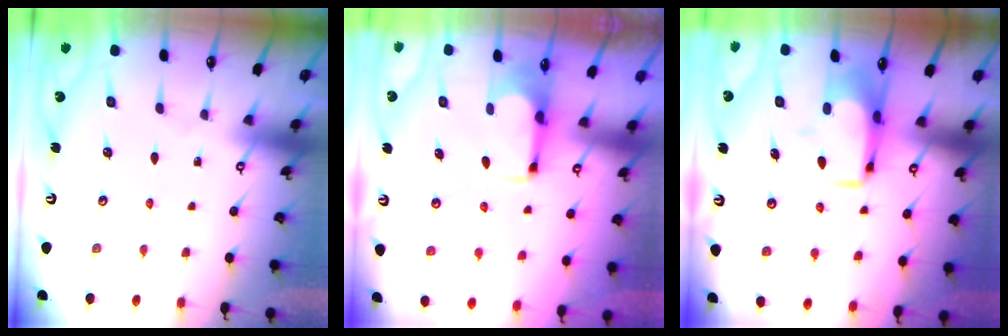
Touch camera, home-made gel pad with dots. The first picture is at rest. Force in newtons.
{"total": 1.9, "press": 1.6, "slide": 1.0}
{"total": 6.9, "press": 6.7, "slide": 1.4}